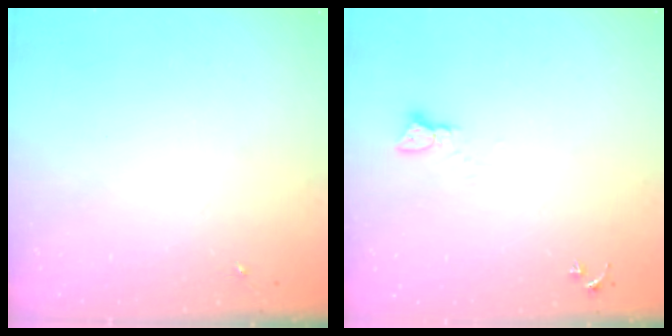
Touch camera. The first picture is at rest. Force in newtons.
{"total": 2.3, "press": 2.3, "slide": 0.3}